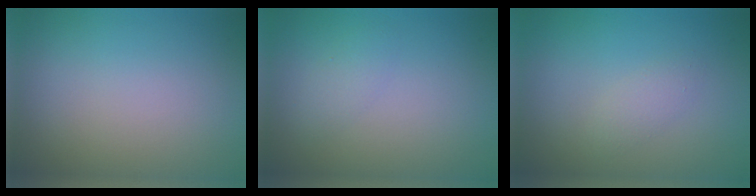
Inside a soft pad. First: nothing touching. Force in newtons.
{"total": 1.3, "press": 1.3, "slide": 0.0}
{"total": 1.2, "press": 1.2, "slide": 0.0}